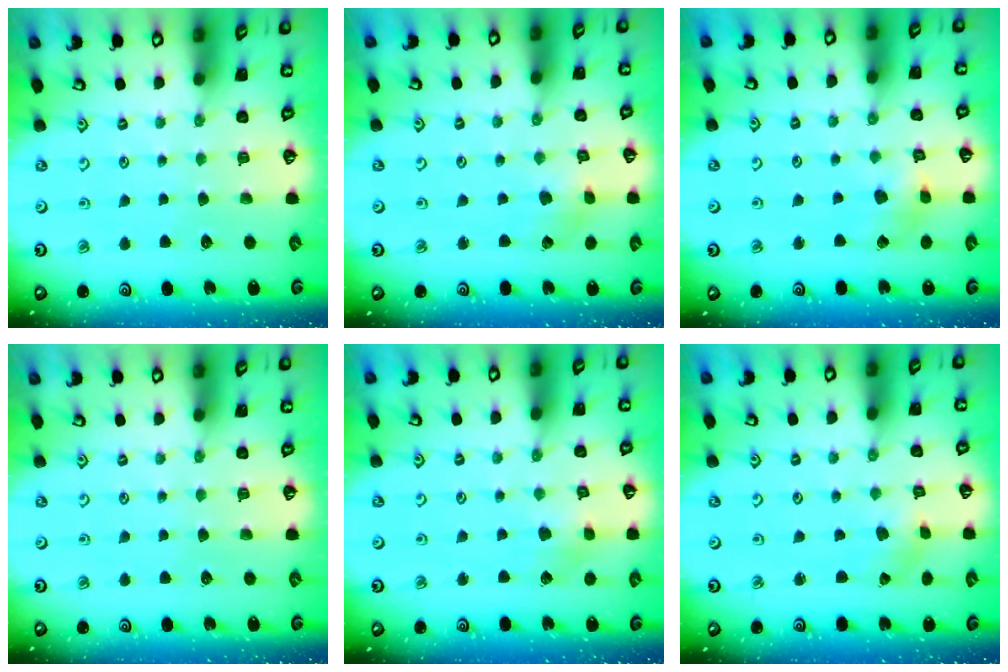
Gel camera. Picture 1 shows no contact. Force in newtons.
{"total": 2.5, "press": 2.4, "slide": 0.4}
{"total": 5.4, "press": 5.3, "slide": 0.7}
{"total": 0.0}
{"total": 3.7, "press": 3.6, "slide": 0.5}
{"total": 0.0}